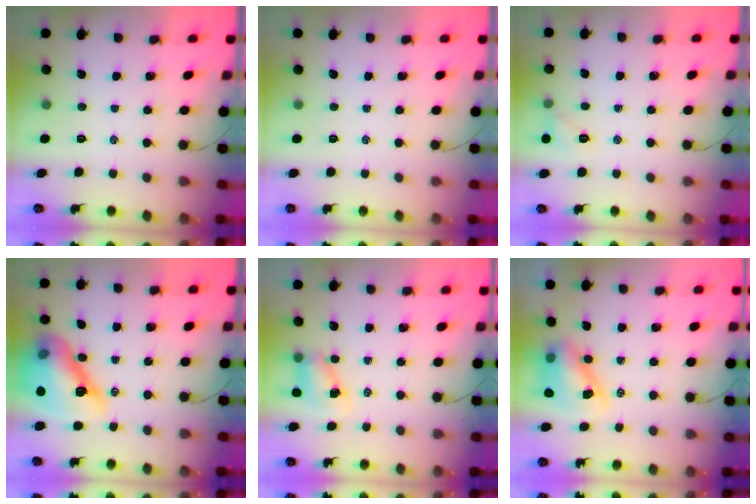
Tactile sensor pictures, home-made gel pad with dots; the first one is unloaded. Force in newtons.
{"total": 0.0}
{"total": 5.2, "press": 5.0, "slide": 1.4}
{"total": 17.9, "press": 17.3, "slide": 4.5}
{"total": 6.0, "press": 5.9, "slide": 0.8}
{"total": 8.6, "press": 8.3, "slide": 1.9}